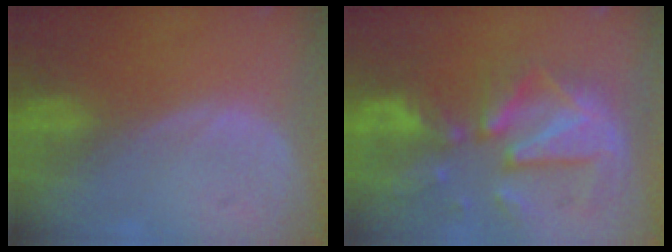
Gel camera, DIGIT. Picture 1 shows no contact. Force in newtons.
{"total": 12.1, "press": 10.4, "slide": 6.1}